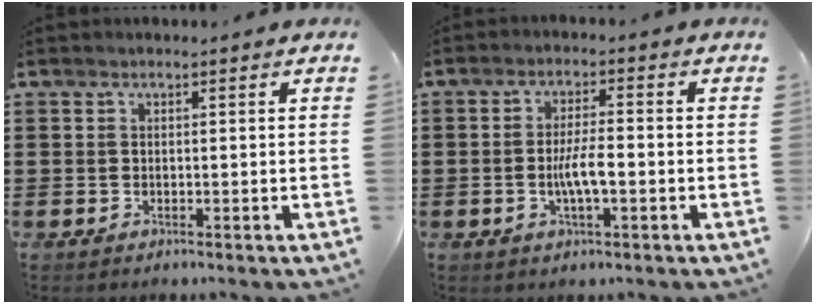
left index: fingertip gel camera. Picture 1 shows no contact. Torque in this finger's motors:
{"motor_torque": [0.25, 0.05, 0.28, 0.06]}